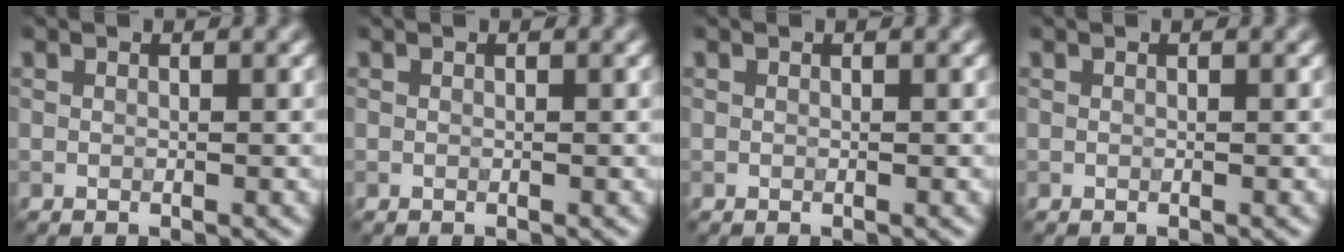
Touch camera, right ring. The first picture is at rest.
{"total": 0.0}
{"total": 0.0}
{"total": 0.0}